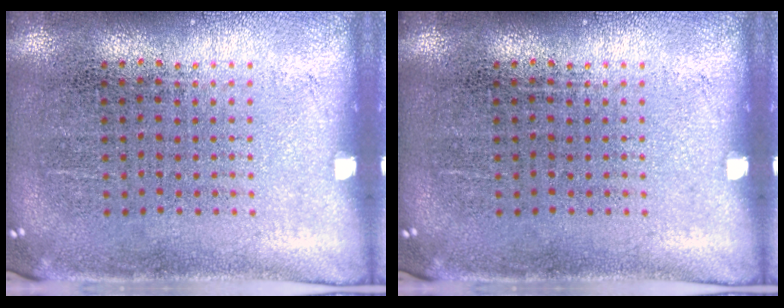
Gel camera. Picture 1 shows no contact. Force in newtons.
{"total": 0.0}